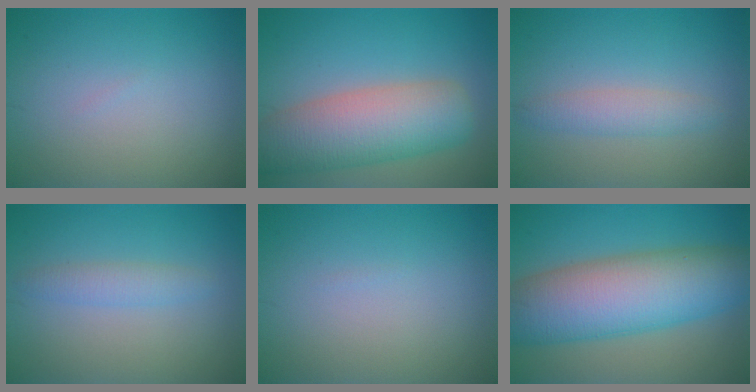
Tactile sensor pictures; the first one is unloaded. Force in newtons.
{"total": 8.8, "press": 8.7, "slide": 0.6}
{"total": 2.2, "press": 2.2, "slide": 0.0}
{"total": 1.8, "press": 1.8, "slide": 0.2}
{"total": 0.0}
{"total": 11.6, "press": 11.6, "slide": 0.1}